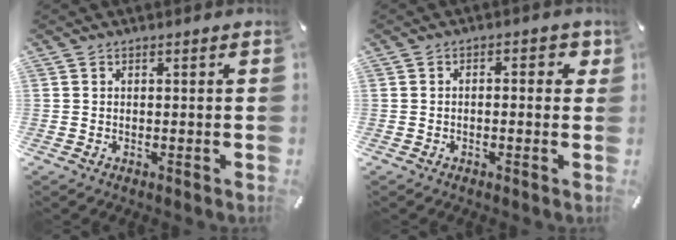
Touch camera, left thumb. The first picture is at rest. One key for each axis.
{"total": 2.9, "fx": -0.7, "fy": 1.2, "fz": 2.5, "tx": -0.045, "ty": 0.010, "tz": -0.014}